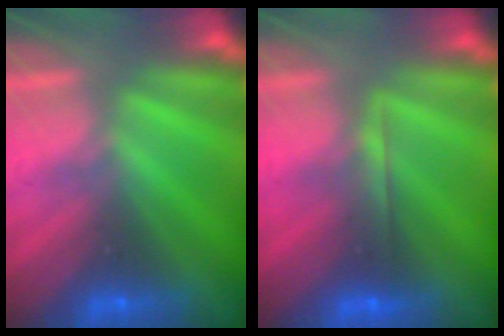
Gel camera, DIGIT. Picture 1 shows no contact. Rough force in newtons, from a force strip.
{"total": 1.9}